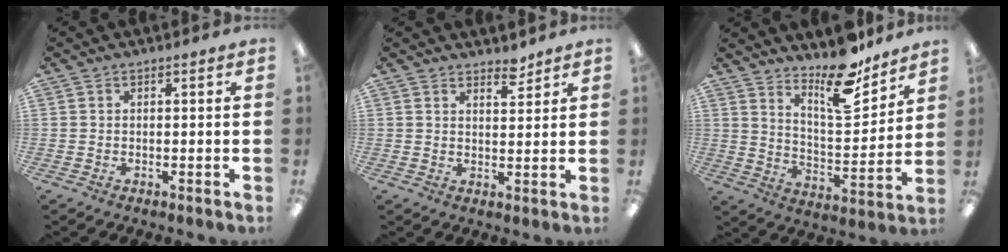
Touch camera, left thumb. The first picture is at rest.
{"total": 3.6, "force": [3.3, 1.2, 1.0], "torque": [0.000, -0.024, 0.055]}
{"total": 15.2, "force": [12.3, 5.0, 7.5], "torque": [-0.105, -0.092, 0.211]}